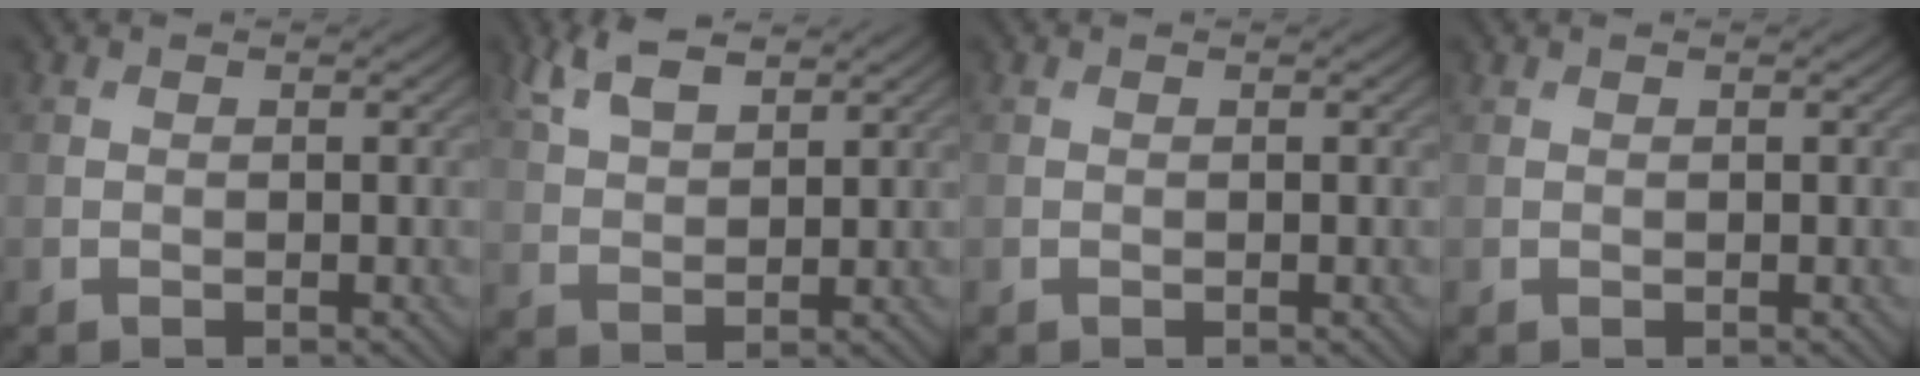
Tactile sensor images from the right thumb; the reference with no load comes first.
{"total": 5.7, "force": [3.7, 2.3, 3.7], "torque": [-0.093, 0.007, 0.078]}
{"total": 0.0}
{"total": 0.0}